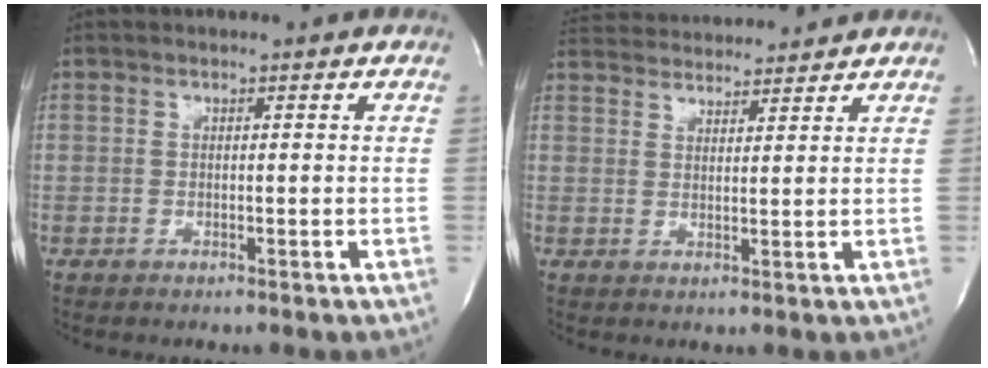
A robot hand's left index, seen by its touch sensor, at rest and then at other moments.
{"total": 11.4, "force": [11.0, 1.3, 2.8], "torque": [-0.057, 0.031, 0.169]}